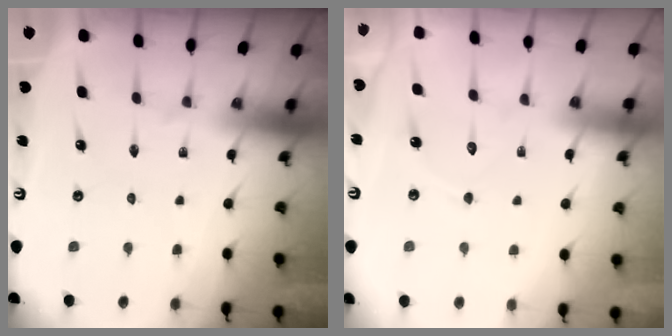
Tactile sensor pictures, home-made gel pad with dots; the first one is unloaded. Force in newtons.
{"total": 5.4, "press": 5.4, "slide": 0.5}